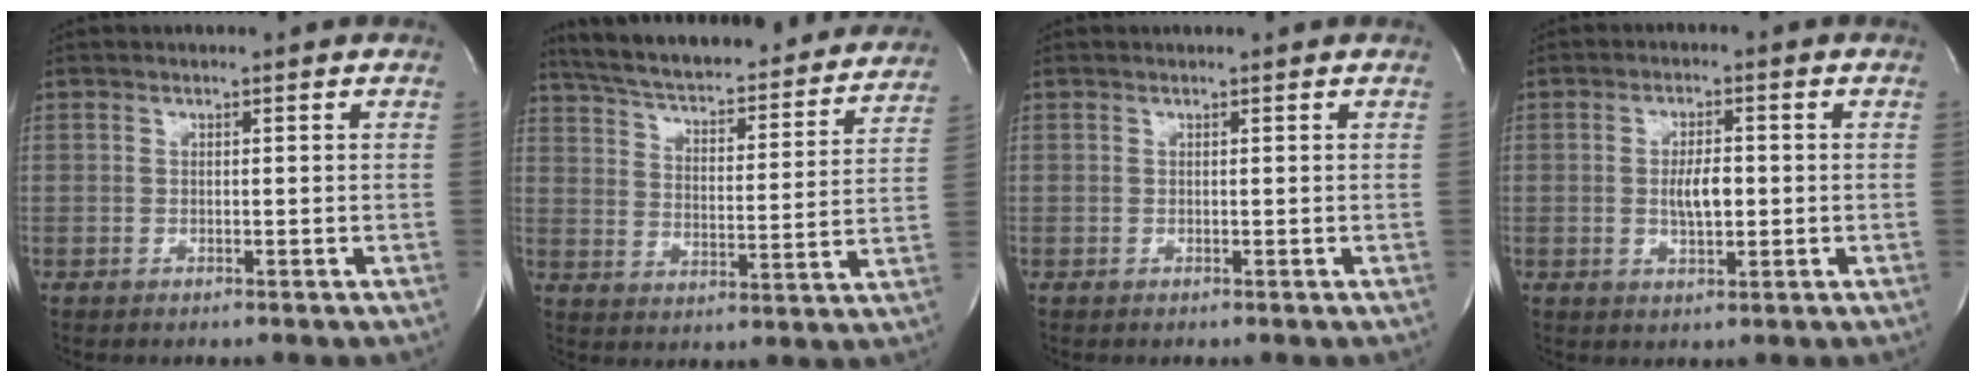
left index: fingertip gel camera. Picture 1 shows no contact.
{"total": 29.4, "force": [26.5, 6.3, 11.0], "torque": [-0.186, -0.035, 0.339]}
{"total": 0.8, "force": [0.8, 0.1, 0.2], "torque": [-0.007, 0.008, 0.010]}
{"total": 4.3, "force": [-0.3, 1.5, 4.0], "torque": [-0.074, -0.002, -0.002]}